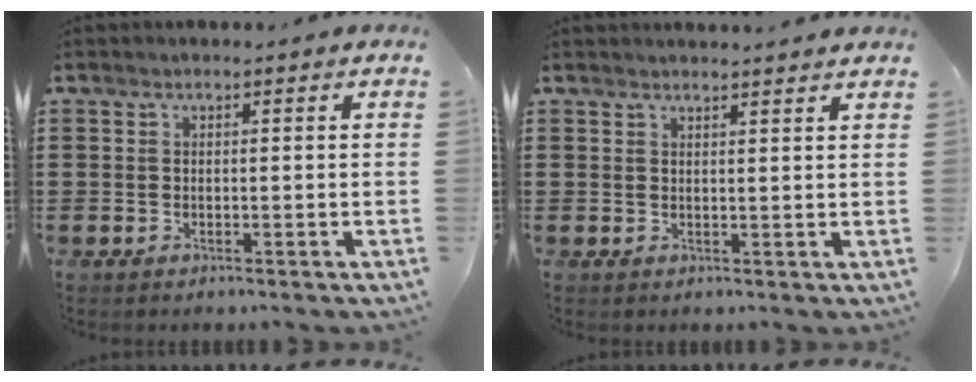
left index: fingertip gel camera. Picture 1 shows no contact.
{"total": 1.6, "force": [1.6, -0.2, 0.2], "torque": [-0.007, -0.002, 0.031]}